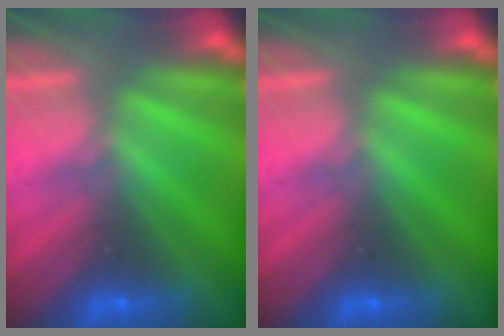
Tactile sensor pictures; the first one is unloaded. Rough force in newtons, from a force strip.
{"total": 0.0}